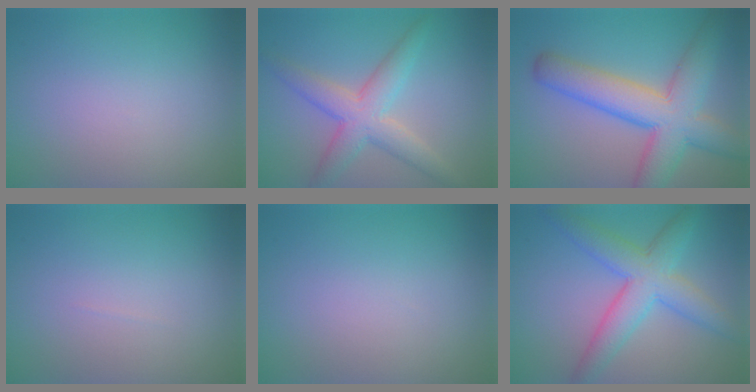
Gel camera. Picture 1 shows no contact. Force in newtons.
{"total": 5.0, "press": 5.0, "slide": 0.3}
{"total": 8.6, "press": 8.6, "slide": 0.3}
{"total": 0.0}
{"total": 0.0}
{"total": 6.1, "press": 6.1, "slide": 0.1}